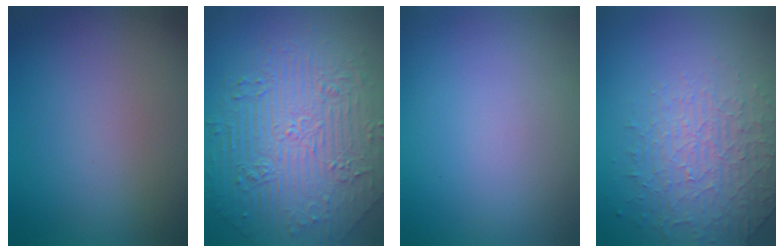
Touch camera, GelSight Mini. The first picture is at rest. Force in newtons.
{"total": 6.9, "press": 6.0, "slide": 3.5}
{"total": 0.0}
{"total": 4.3, "press": 3.5, "slide": 2.6}